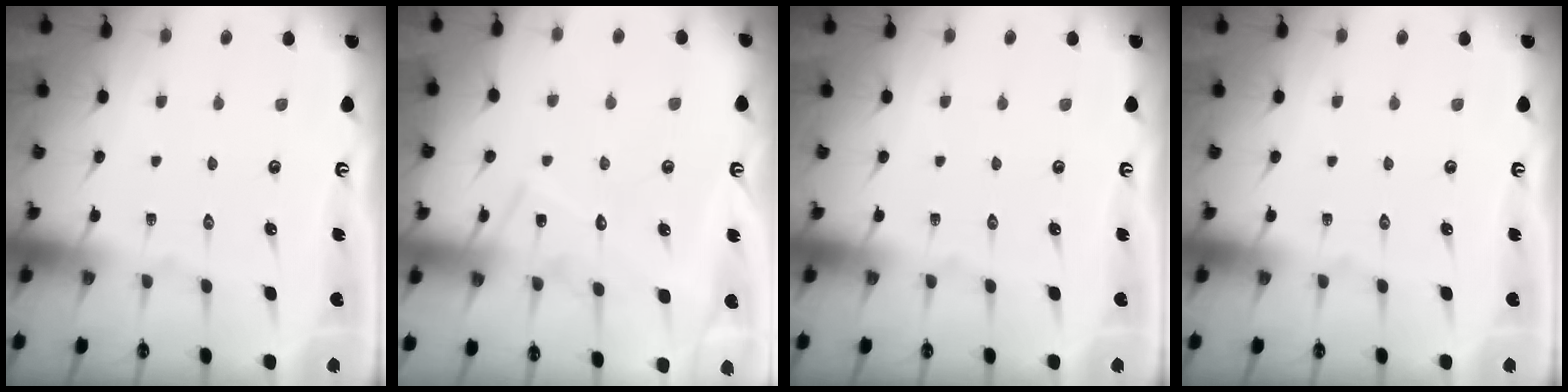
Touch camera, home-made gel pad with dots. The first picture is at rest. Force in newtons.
{"total": 12.5, "press": 12.4, "slide": 0.7}
{"total": 0.0}
{"total": 0.0}